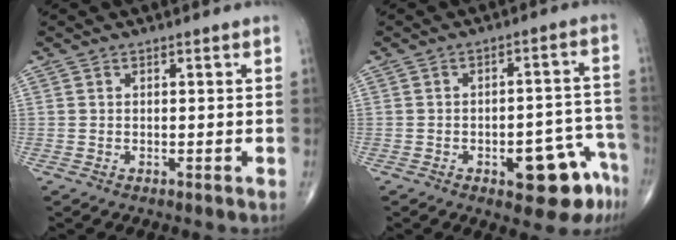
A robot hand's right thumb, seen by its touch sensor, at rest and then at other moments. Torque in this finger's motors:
{"motor_torque": [1.07, 0.88, 0.42, -0.61, 0.18]}